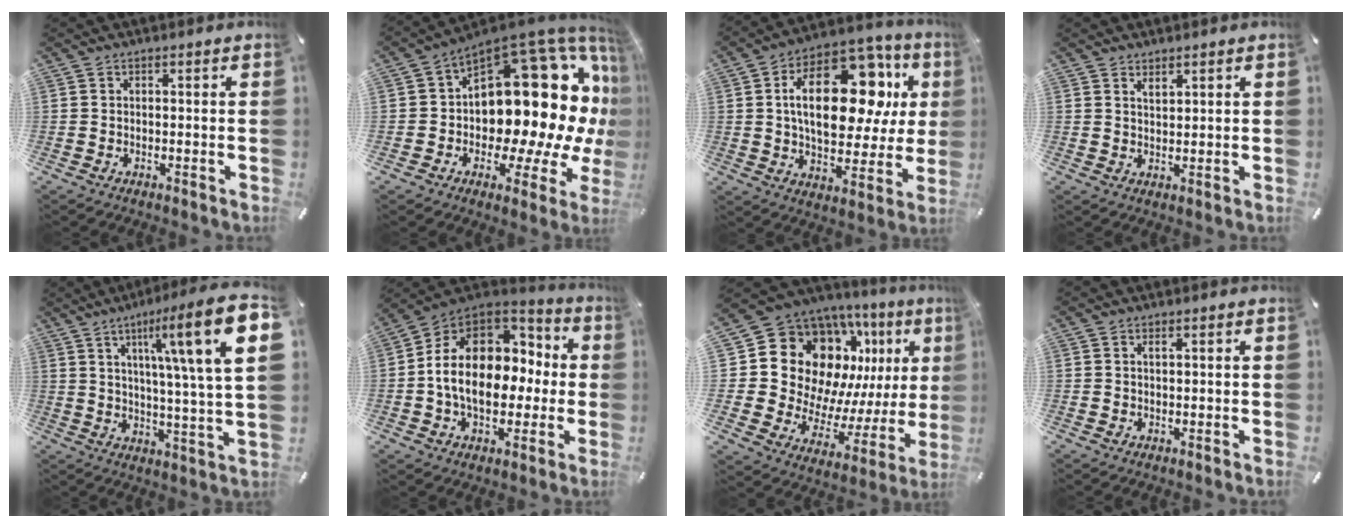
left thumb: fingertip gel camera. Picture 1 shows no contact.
{"total": 26.0, "force": [5.0, 15.5, 20.3], "torque": [-0.273, -0.081, 0.107]}
{"total": 25.7, "force": [6.5, 14.2, 20.4], "torque": [-0.324, -0.022, 0.105]}
{"total": 1.9, "force": [1.7, 0.5, 0.6], "torque": [-0.014, -0.006, 0.032]}
{"total": 20.1, "force": [8.2, 3.2, 18.1], "torque": [-0.271, -0.038, 0.104]}
{"total": 17.6, "force": [-0.4, 13.4, 11.5], "torque": [-0.199, 0.000, -0.002]}
{"total": 19.1, "force": [8.6, 14.2, 9.5], "torque": [-0.153, -0.081, 0.182]}
{"total": 0.8, "force": [0.4, 0.2, 0.7], "torque": [-0.013, 0.000, 0.007]}